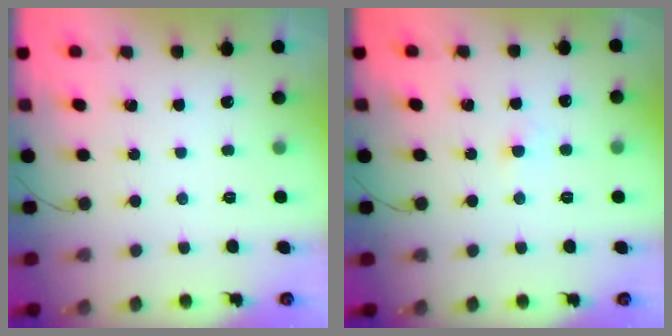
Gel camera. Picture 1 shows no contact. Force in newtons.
{"total": 2.1, "press": 2.0, "slide": 0.7}